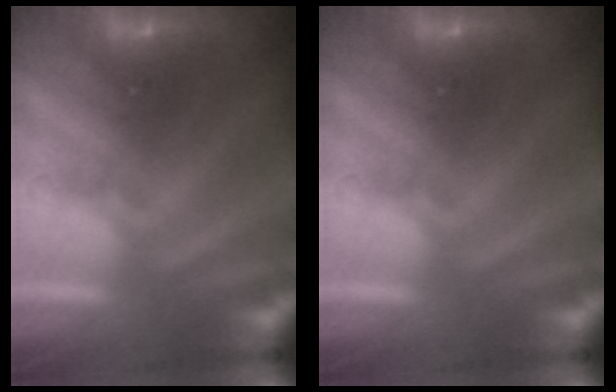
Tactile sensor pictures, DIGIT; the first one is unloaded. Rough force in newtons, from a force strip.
{"total": 0.0}